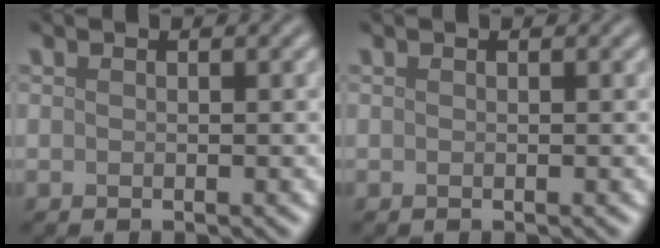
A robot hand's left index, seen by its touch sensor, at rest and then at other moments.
{"total": 0.0}